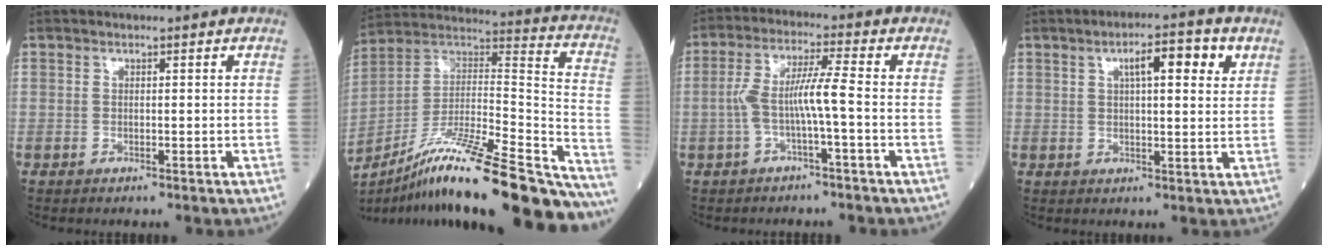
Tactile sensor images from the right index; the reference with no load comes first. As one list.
[{"total": 32.4, "force": [-24.5, 4.2, 20.8], "torque": [-0.270, -0.013, -0.384]}, {"total": 6.5, "force": [-1.4, -0.1, 6.4], "torque": [-0.130, 0.021, -0.026]}, {"total": 7.2, "force": [3.1, 1.5, 6.3], "torque": [-0.095, 0.011, 0.041]}]